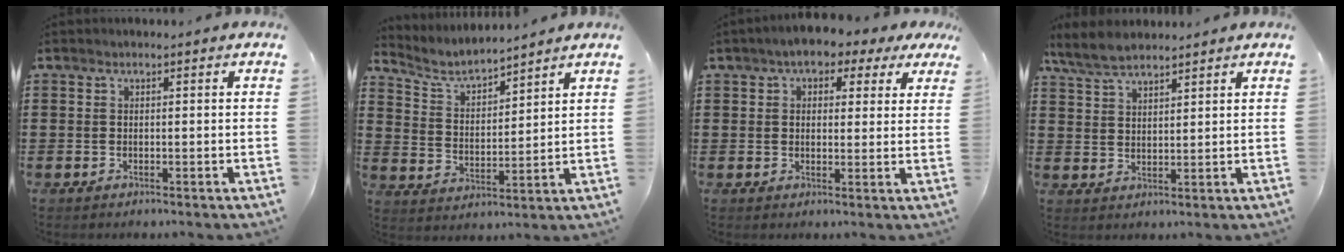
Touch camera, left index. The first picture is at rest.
{"total": 5.0, "force": [4.7, 0.8, 1.4], "torque": [-0.050, -0.025, 0.079]}
{"total": 4.2, "force": [2.8, 2.1, 2.4], "torque": [-0.051, 0.003, 0.045]}
{"total": 5.4, "force": [4.6, 1.6, 2.4], "torque": [-0.060, -0.005, 0.087]}